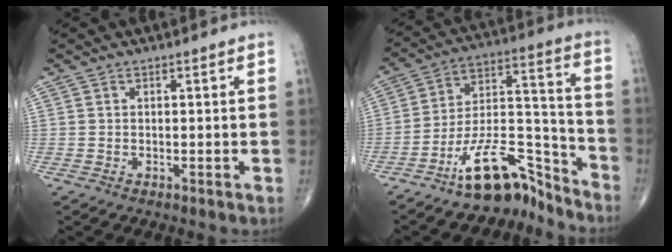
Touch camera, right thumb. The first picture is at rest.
{"total": 13.9, "force": [-11.1, 5.2, 6.6], "torque": [-0.090, 0.119, -0.195]}